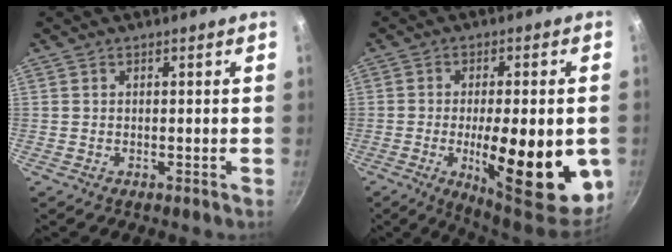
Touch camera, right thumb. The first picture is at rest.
{"total": 20.6, "force": [-4.5, 6.9, 18.9], "torque": [-0.243, -0.002, -0.053]}